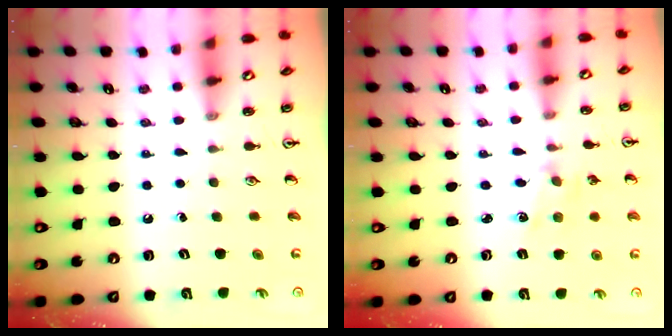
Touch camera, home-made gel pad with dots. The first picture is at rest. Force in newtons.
{"total": 2.0, "press": 2.0, "slide": 0.3}